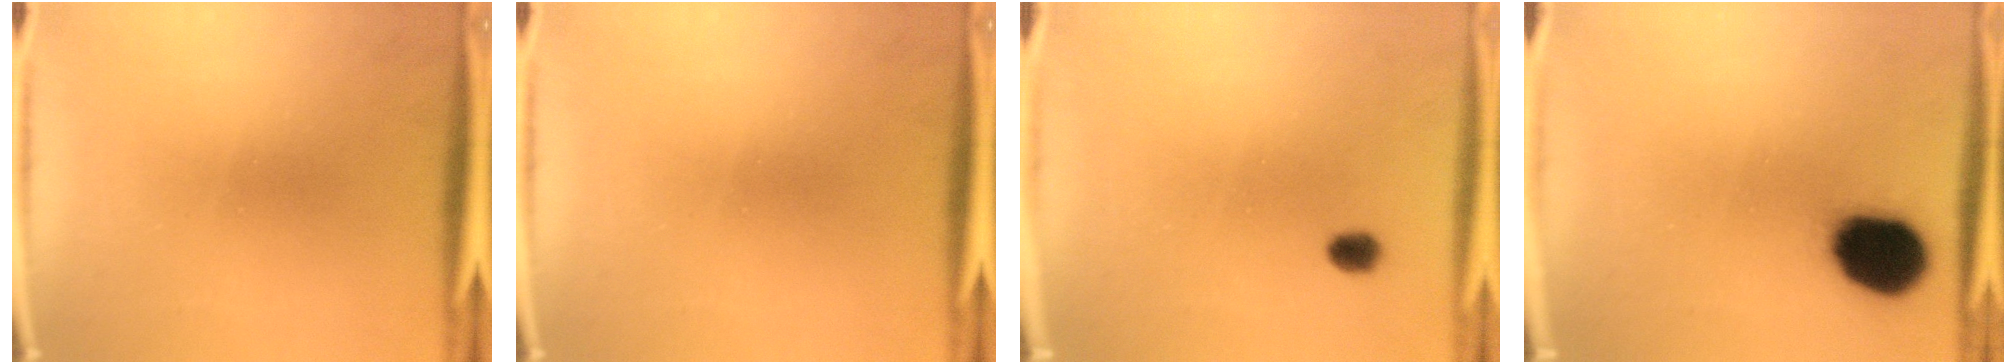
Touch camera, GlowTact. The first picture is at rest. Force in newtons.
{"total": 0.0}
{"total": 2.7}
{"total": 15.2}